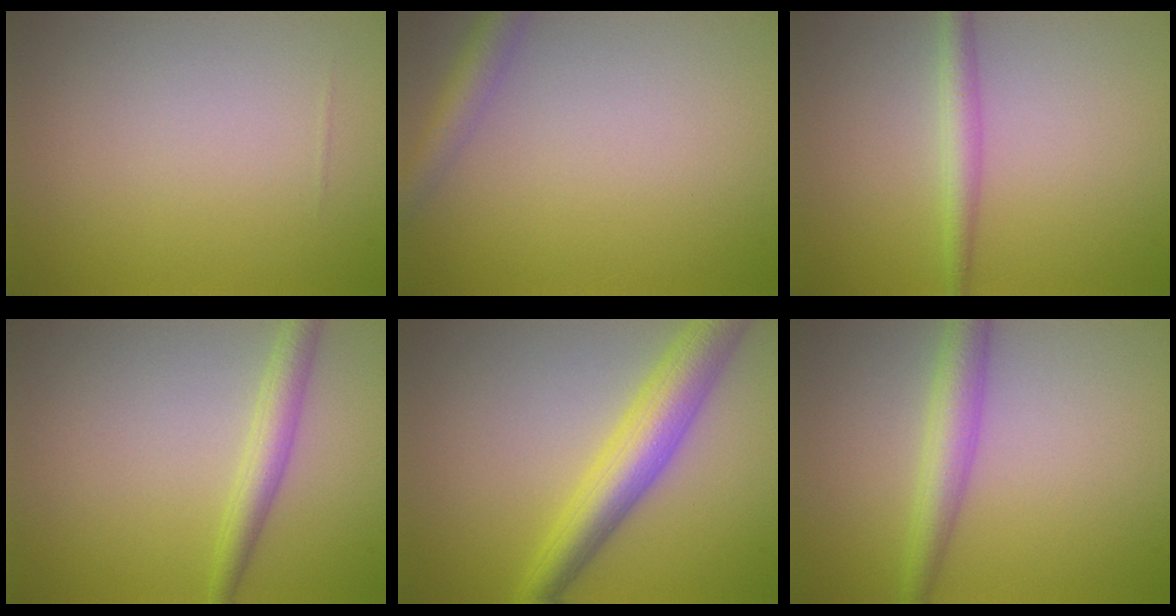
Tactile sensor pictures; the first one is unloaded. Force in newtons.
{"total": 2.6, "press": 2.6, "slide": 0.1}
{"total": 2.1, "press": 2.1, "slide": 0.0}
{"total": 2.7, "press": 2.7, "slide": 0.1}
{"total": 6.1, "press": 6.1, "slide": 0.0}
{"total": 3.6, "press": 3.6, "slide": 0.1}